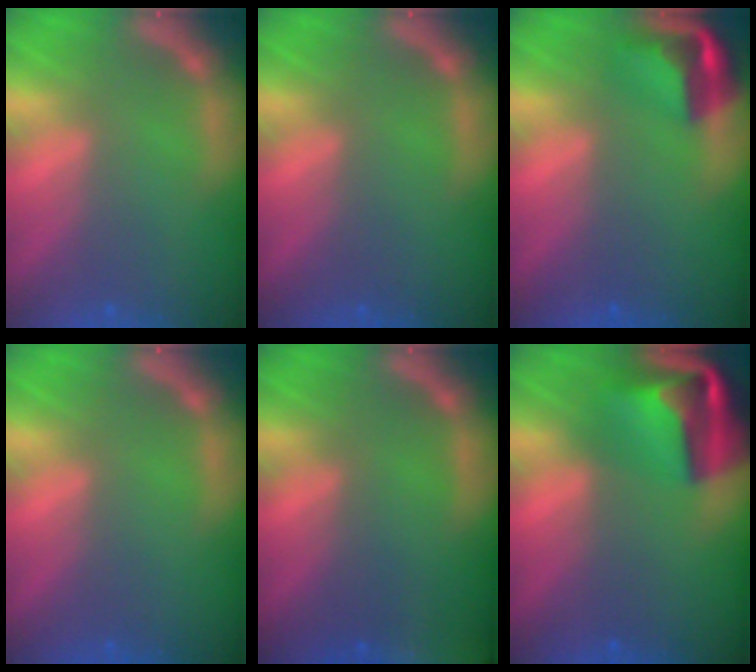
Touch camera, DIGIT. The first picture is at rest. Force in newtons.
{"total": 0.0}
{"total": 4.4}
{"total": 0.0}
{"total": 9.0}
{"total": 8.4}